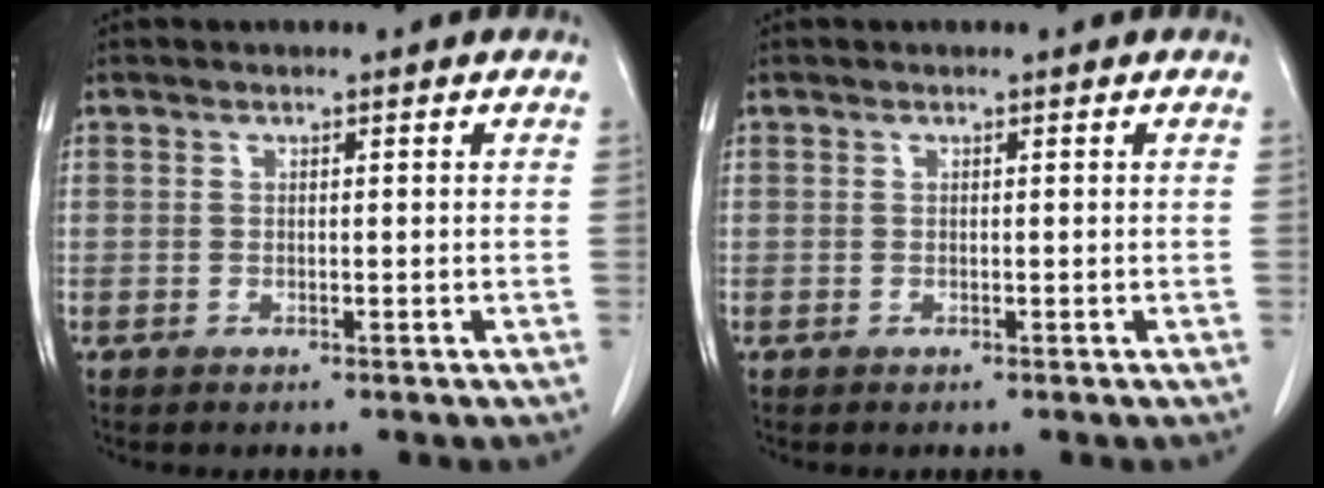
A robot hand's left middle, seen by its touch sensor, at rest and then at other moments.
{"total": 0.0}